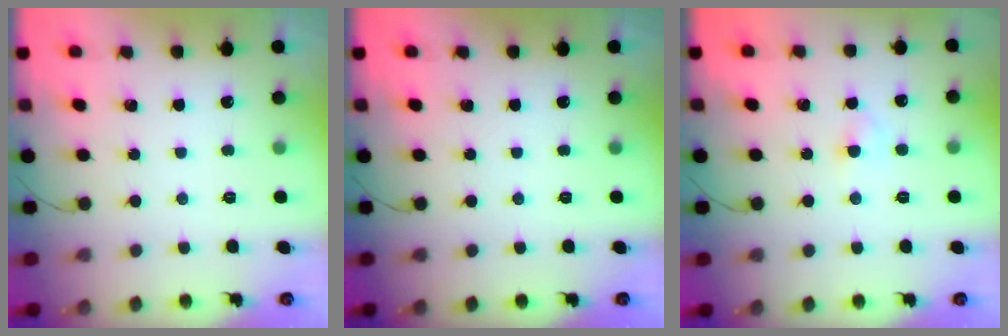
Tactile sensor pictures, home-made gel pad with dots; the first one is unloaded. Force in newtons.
{"total": 0.0}
{"total": 2.9, "press": 2.7, "slide": 0.9}